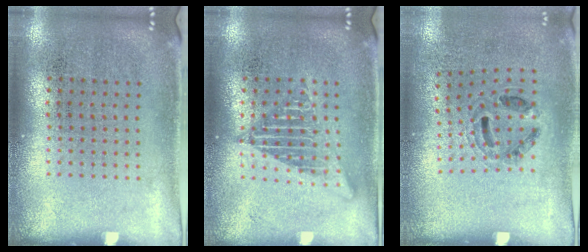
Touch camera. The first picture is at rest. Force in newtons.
{"total": 2.8, "press": 2.8, "slide": 0.3}
{"total": 1.0, "press": 0.8, "slide": 0.6}